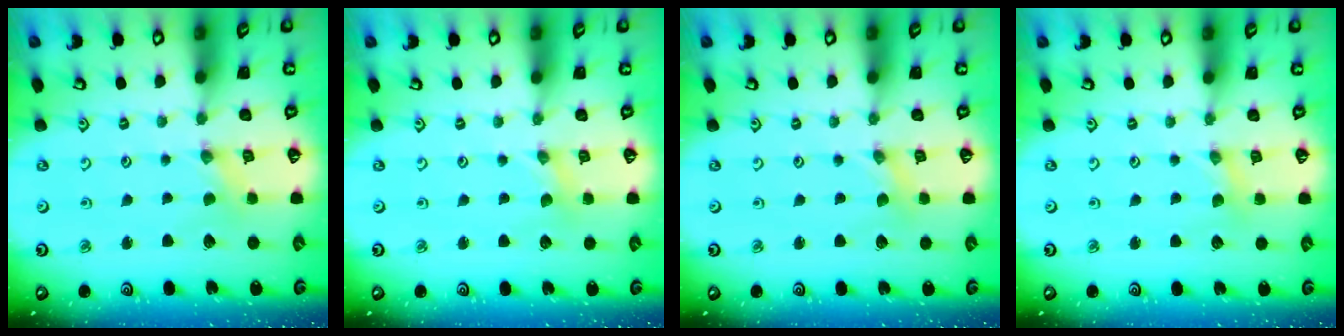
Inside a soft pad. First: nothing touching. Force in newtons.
{"total": 0.0}
{"total": 0.0}
{"total": 1.4, "press": 1.4, "slide": 0.3}